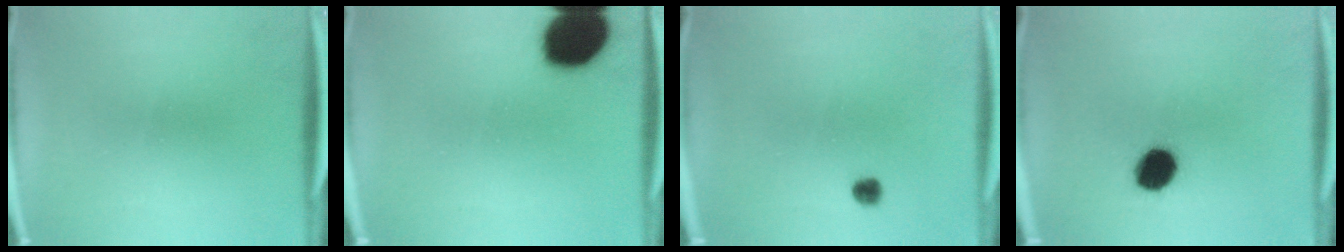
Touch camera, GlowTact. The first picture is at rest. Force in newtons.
{"total": 18.0}
{"total": 2.4}
{"total": 8.8}